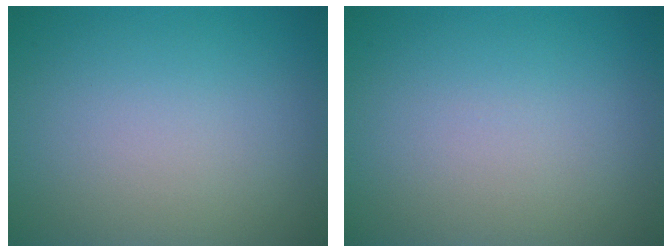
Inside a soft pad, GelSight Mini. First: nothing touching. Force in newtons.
{"total": 0.0}